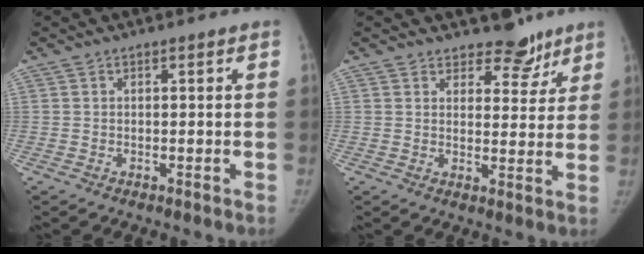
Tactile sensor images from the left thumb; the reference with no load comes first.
{"total": 6.6, "force": [5.2, 3.5, 1.7], "torque": [0.013, -0.035, 0.070]}